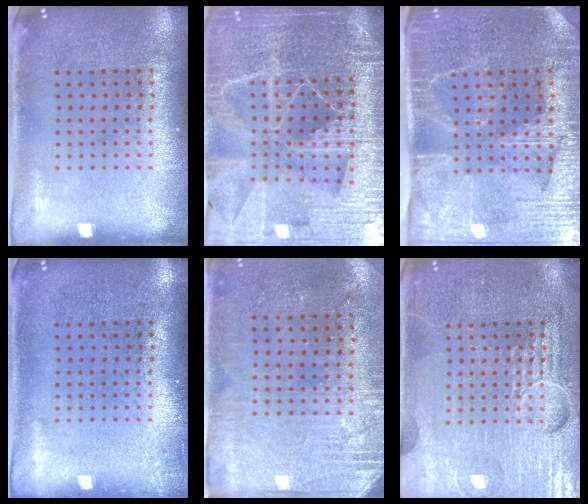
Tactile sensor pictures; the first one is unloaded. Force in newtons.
{"total": 5.8, "press": 5.1, "slide": 2.8}
{"total": 4.0, "press": 3.5, "slide": 2.0}
{"total": 0.7, "press": 0.7, "slide": 0.2}
{"total": 2.8, "press": 2.5, "slide": 1.2}
{"total": 6.9, "press": 6.9, "slide": 0.9}